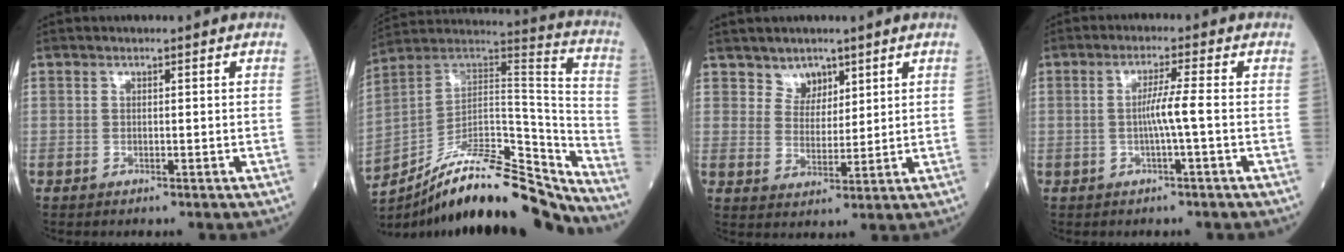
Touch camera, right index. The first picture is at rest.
{"total": 21.9, "force": [-18.0, 4.6, 11.5], "torque": [-0.167, 0.049, -0.295]}
{"total": 3.8, "force": [2.8, 2.5, 0.7], "torque": [-0.005, -0.004, 0.051]}
{"total": 3.8, "force": [-0.7, -0.7, 3.7], "torque": [-0.065, 0.003, -0.012]}